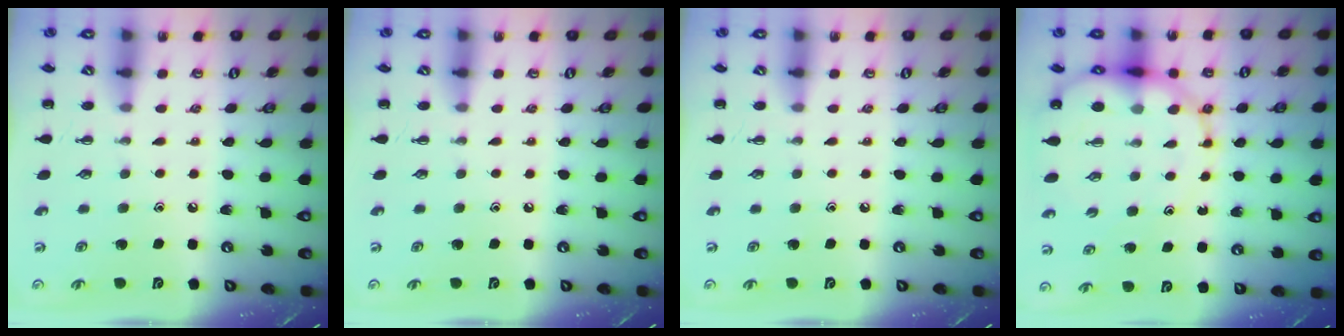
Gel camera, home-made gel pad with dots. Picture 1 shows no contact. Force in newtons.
{"total": 0.0}
{"total": 0.0}
{"total": 14.4, "press": 13.8, "slide": 4.2}